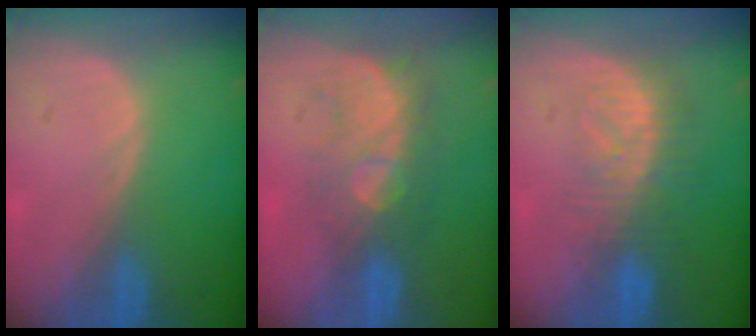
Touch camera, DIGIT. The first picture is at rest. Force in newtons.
{"total": 8.8, "press": 7.6, "slide": 4.5}
{"total": 8.3, "press": 7.2, "slide": 4.1}